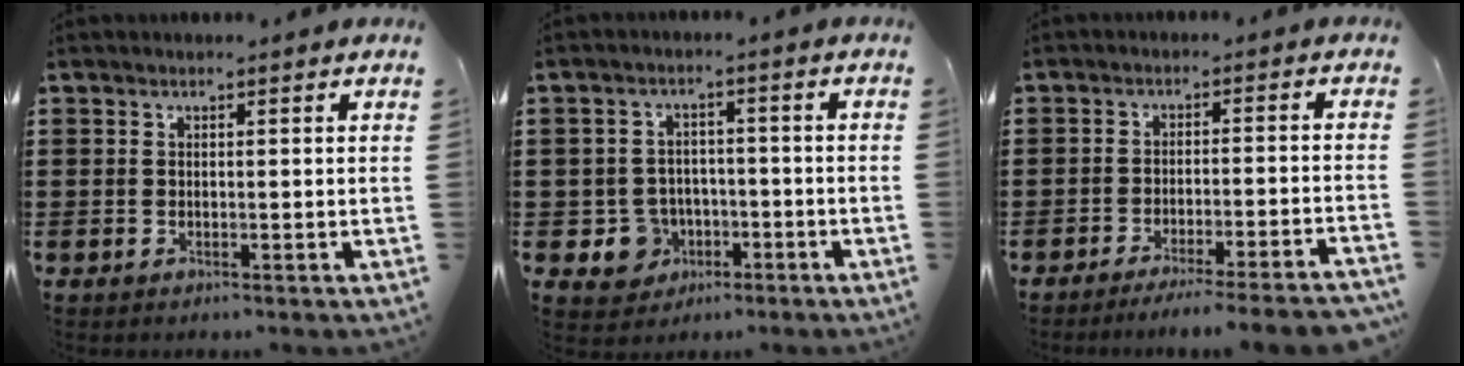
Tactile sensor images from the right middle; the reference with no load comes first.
{"total": 5.4, "force": [-2.0, 4.7, 1.6], "torque": [-0.037, 0.008, -0.038]}
{"total": 4.0, "force": [-3.6, -0.5, 1.7], "torque": [-0.025, -0.007, -0.071]}